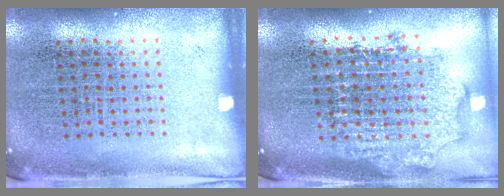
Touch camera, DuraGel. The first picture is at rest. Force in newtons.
{"total": 1.9, "press": 1.5, "slide": 1.1}